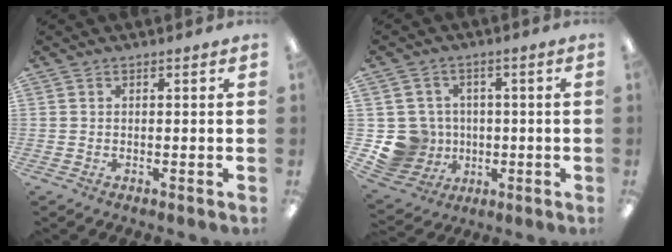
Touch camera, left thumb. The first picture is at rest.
{"total": 9.6, "force": [-1.3, 9.3, 1.8], "torque": [-0.077, 0.014, -0.011]}